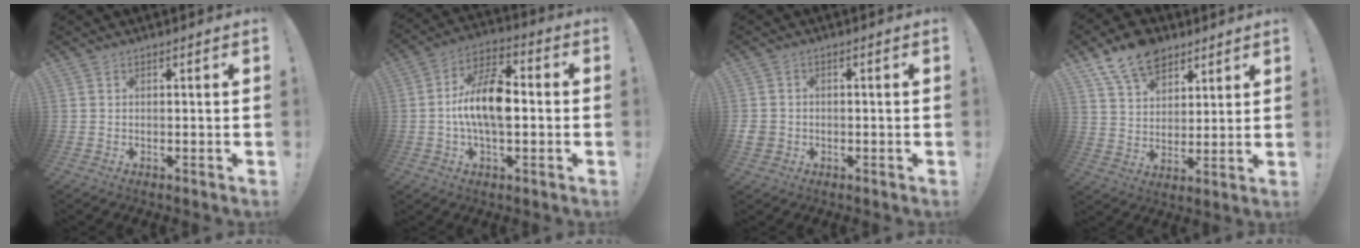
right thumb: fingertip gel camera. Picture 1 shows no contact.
{"total": 14.2, "force": [-0.9, 7.2, 12.2], "torque": [-0.215, 0.014, -0.015]}
{"total": 3.0, "force": [-0.4, 2.7, 1.3], "torque": [-0.028, 0.001, -0.006]}
{"total": 13.3, "force": [8.8, 8.6, 5.2], "torque": [-0.087, -0.047, 0.168]}